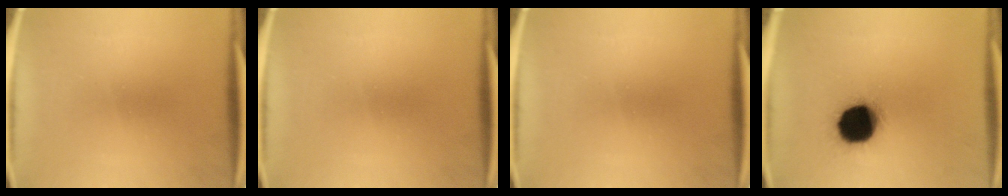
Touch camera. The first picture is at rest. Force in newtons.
{"total": 0.0}
{"total": 0.0}
{"total": 17.8}